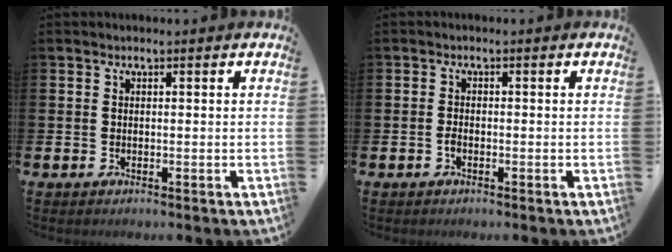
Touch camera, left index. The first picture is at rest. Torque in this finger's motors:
{"motor_torque": [0.17, 0.15, -0.01, 0.03]}